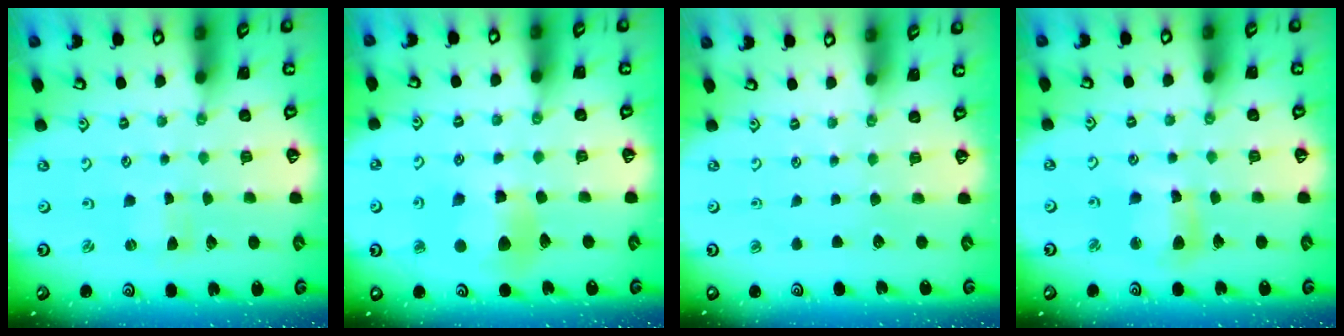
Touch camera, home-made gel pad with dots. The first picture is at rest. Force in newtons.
{"total": 9.7, "press": 9.6, "slide": 1.4}
{"total": 0.0}
{"total": 9.2, "press": 9.1, "slide": 1.3}